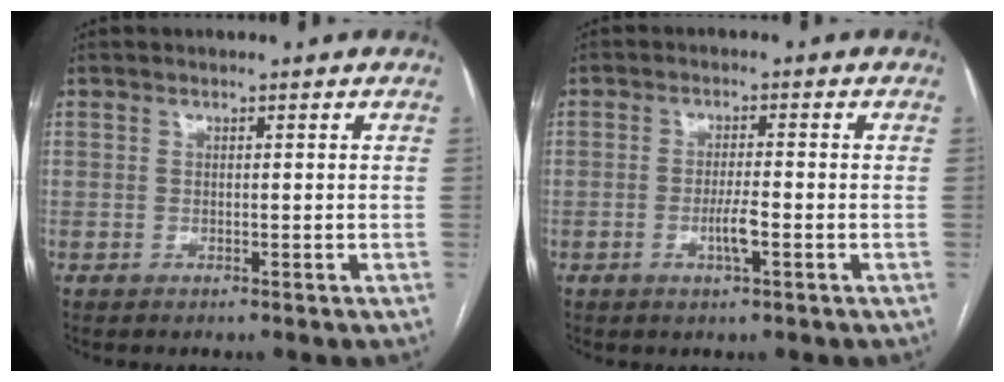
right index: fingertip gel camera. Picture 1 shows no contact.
{"total": 3.3, "force": [-1.2, 0.2, 3.1], "torque": [-0.060, -0.003, -0.022]}